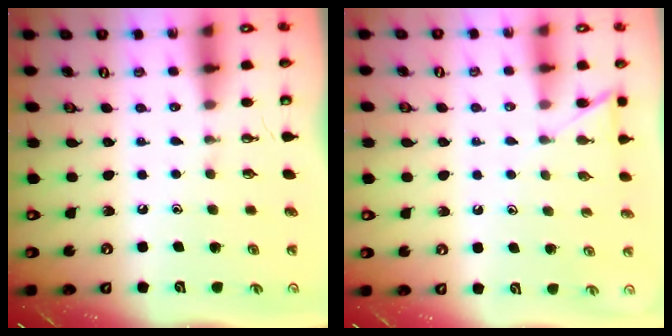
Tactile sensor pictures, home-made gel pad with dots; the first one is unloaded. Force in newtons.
{"total": 5.2, "press": 5.1, "slide": 0.6}